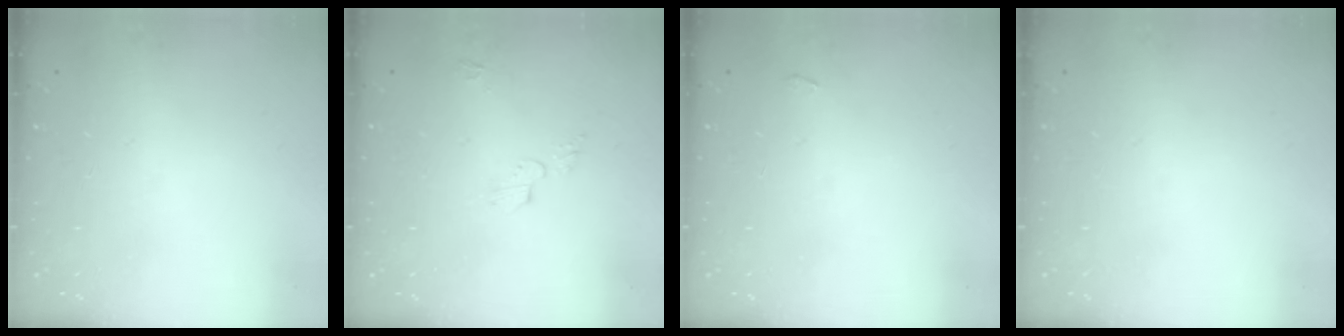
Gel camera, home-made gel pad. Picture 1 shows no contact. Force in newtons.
{"total": 4.9, "press": 4.8, "slide": 0.5}
{"total": 2.2, "press": 2.2, "slide": 0.3}
{"total": 0.0}